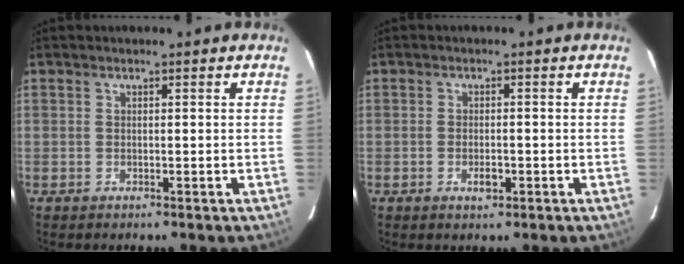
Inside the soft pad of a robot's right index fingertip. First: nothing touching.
{"total": 2.5, "force": [-1.0, 1.3, 1.9], "torque": [-0.034, 0.000, -0.018]}